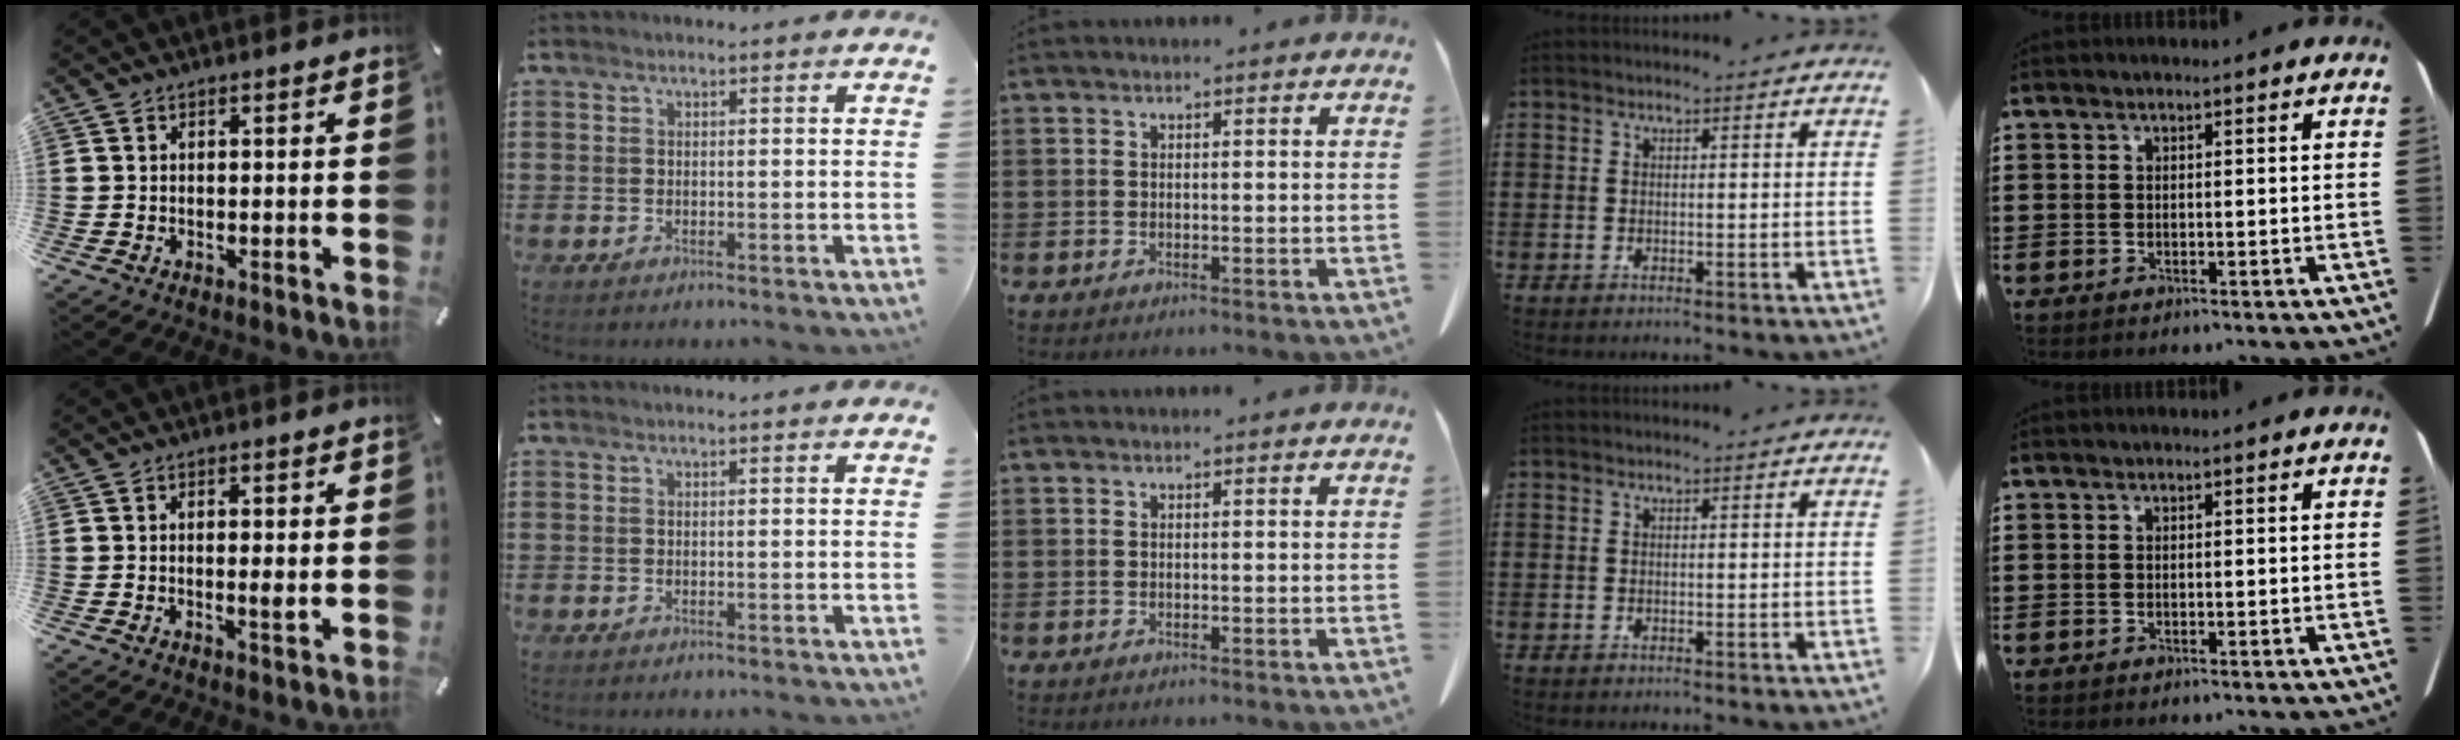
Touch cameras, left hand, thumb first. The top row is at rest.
{"thumb": {"total": 2.8, "force": [-0.2, 0.5, 2.8], "torque": [-0.047, -0.003, -0.005]}}